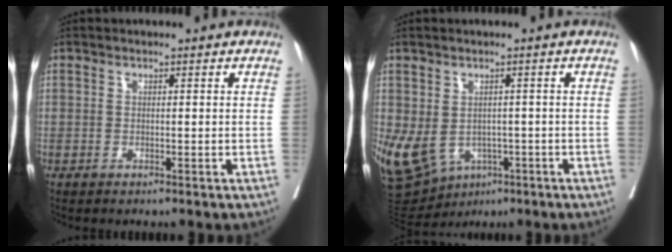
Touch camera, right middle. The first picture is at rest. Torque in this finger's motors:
{"motor_torque": [0.47, -0.19, 1.06, 0.21]}